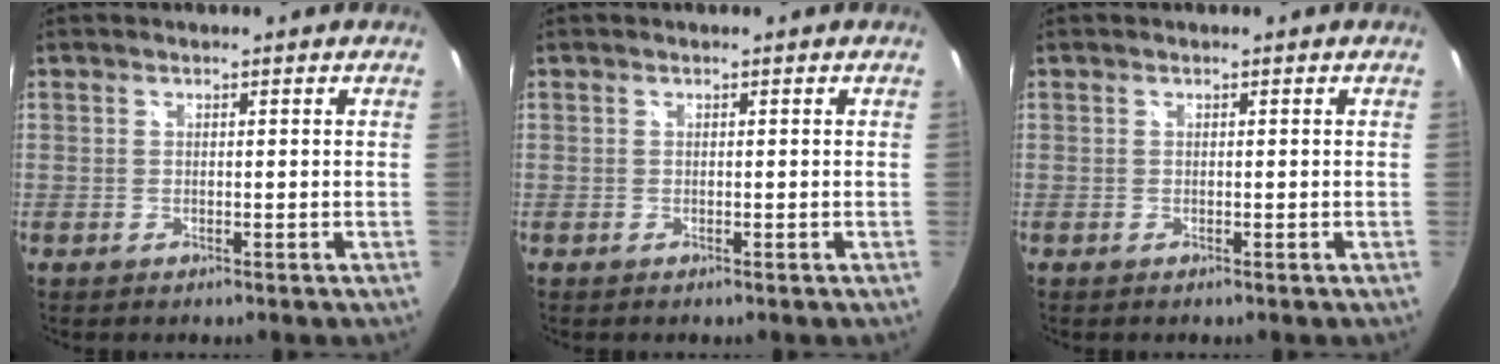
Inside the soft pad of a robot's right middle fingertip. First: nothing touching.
{"total": 0.0}
{"total": 0.0}